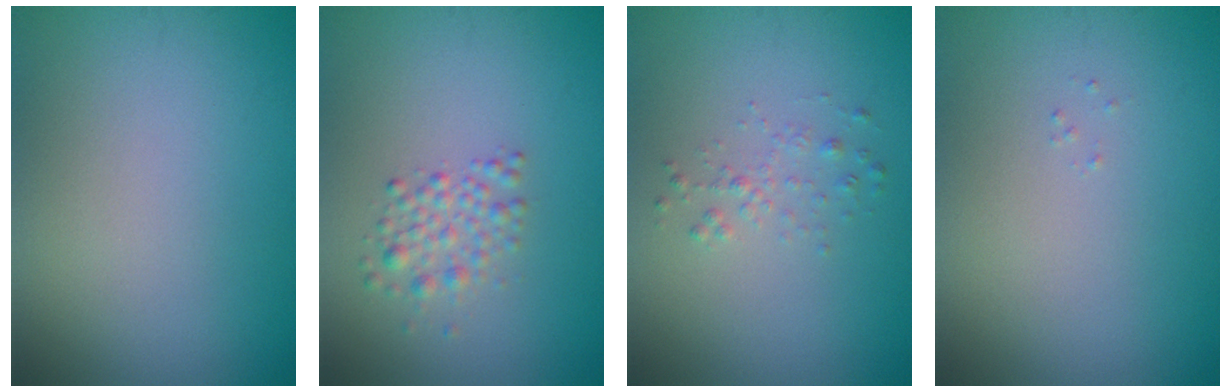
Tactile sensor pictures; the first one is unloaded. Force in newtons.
{"total": 2.0, "press": 2.0, "slide": 0.1}
{"total": 1.1, "press": 1.1, "slide": 0.1}
{"total": 0.0}